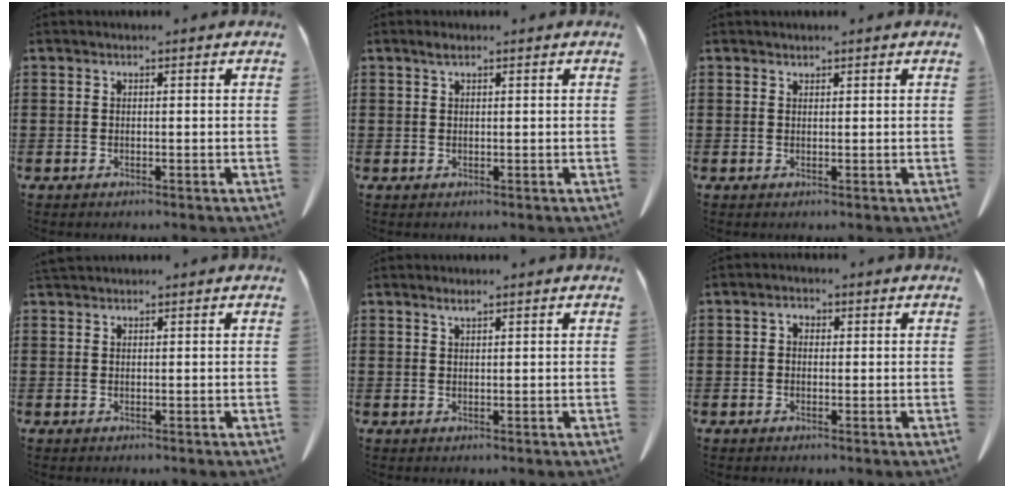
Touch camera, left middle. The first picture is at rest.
{"total": 0.9, "force": [0.5, 0.3, 0.6], "torque": [-0.014, 0.001, 0.010]}
{"total": 0.6, "force": [0.6, 0.1, -0.1], "torque": [0.000, 0.000, 0.013]}
{"total": 1.0, "force": [0.9, 0.2, 0.2], "torque": [-0.007, 0.001, 0.018]}
{"total": 1.2, "force": [0.9, 0.1, 0.8], "torque": [-0.017, 0.001, 0.017]}
{"total": 1.4, "force": [0.0, 1.0, 1.0], "torque": [-0.023, 0.006, -0.001]}